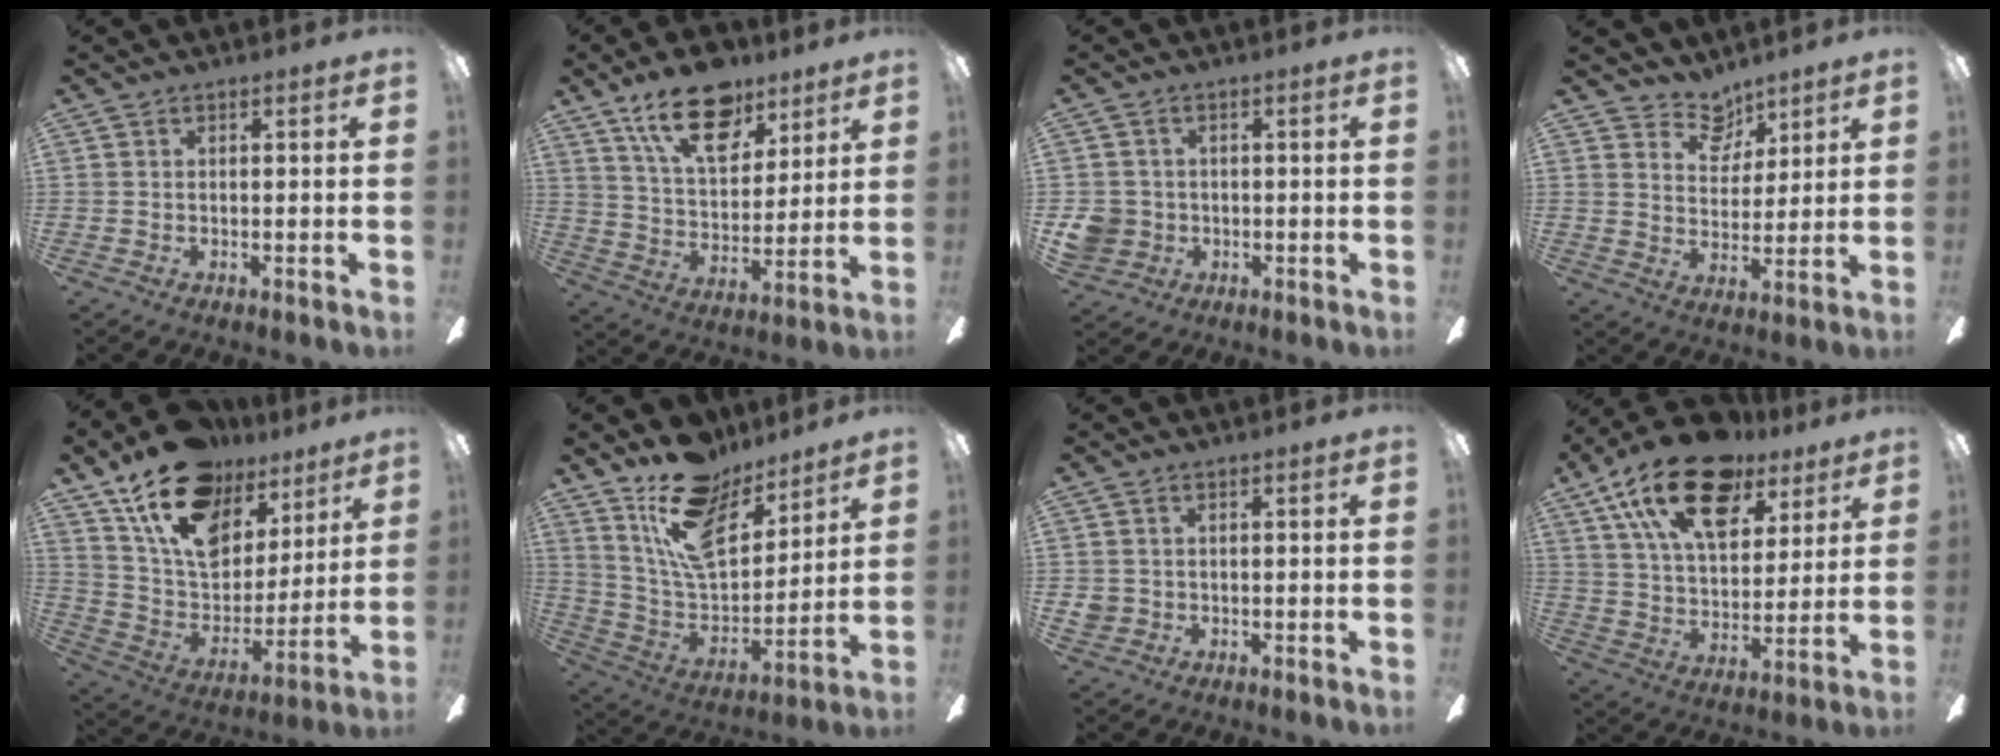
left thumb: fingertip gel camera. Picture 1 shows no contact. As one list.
[{"total": 18.1, "force": [11.4, 9.4, 10.5], "torque": [-0.165, -0.045, 0.198]}, {"total": 6.5, "force": [-0.8, 6.1, 1.9], "torque": [-0.048, 0.010, -0.012]}, {"total": 7.6, "force": [6.2, 4.1, 1.6], "torque": [-0.025, -0.037, 0.115]}, {"total": 20.7, "force": [13.1, 12.0, 10.5], "torque": [-0.184, -0.069, 0.241]}, {"total": 18.2, "force": [12.8, 8.6, 9.6], "torque": [-0.174, -0.070, 0.233]}, {"total": 2.1, "force": [0.0, 2.0, 0.6], "torque": [-0.013, 0.005, -0.001]}, {"total": 22.2, "force": [13.1, 11.6, 13.7], "torque": [-0.233, -0.057, 0.232]}]